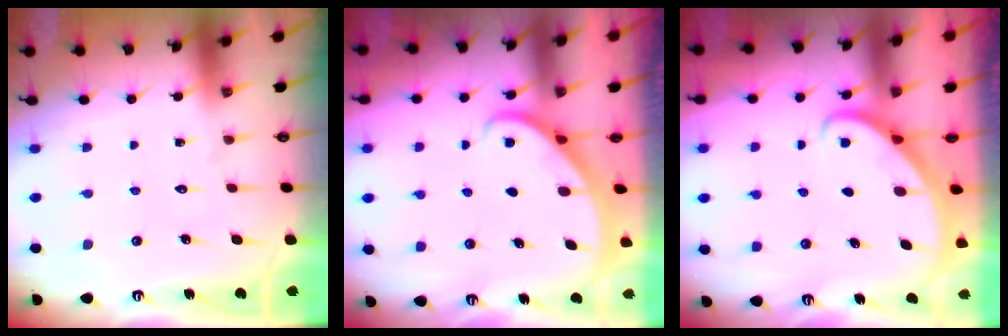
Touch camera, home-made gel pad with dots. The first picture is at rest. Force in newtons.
{"total": 1.9, "press": 1.9, "slide": 0.2}
{"total": 2.9, "press": 2.9, "slide": 0.2}